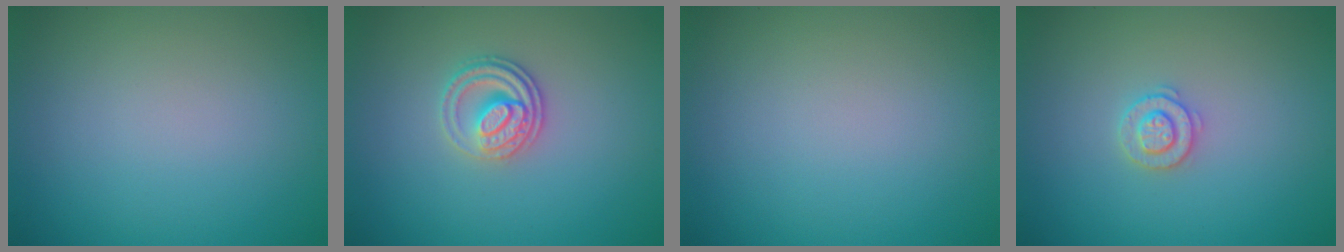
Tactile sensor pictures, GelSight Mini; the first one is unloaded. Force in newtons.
{"total": 2.8, "press": 2.6, "slide": 1.0}
{"total": 0.0}
{"total": 2.0, "press": 1.9, "slide": 0.4}